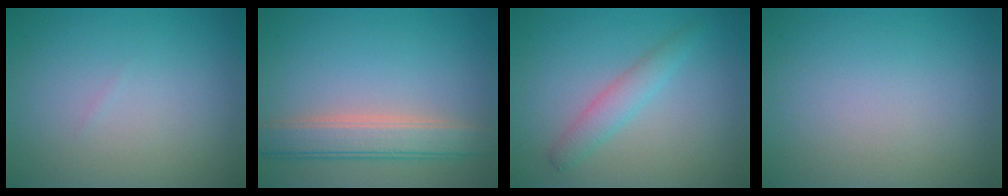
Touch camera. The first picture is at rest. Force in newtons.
{"total": 4.3, "press": 4.3, "slide": 0.4}
{"total": 2.3, "press": 2.3, "slide": 0.1}
{"total": 0.0}